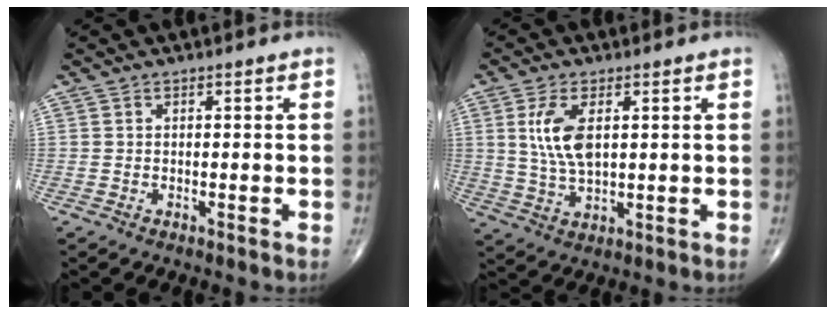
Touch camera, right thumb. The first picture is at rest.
{"total": 7.9, "force": [2.0, 3.7, 6.7], "torque": [-0.137, -0.014, 0.042]}